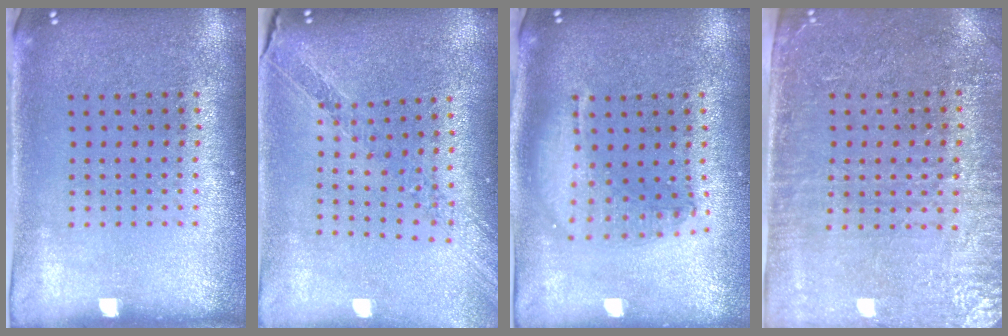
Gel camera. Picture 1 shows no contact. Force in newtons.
{"total": 1.1, "press": 1.1, "slide": 0.1}
{"total": 1.8, "press": 1.5, "slide": 0.9}
{"total": 3.5, "press": 3.1, "slide": 1.7}